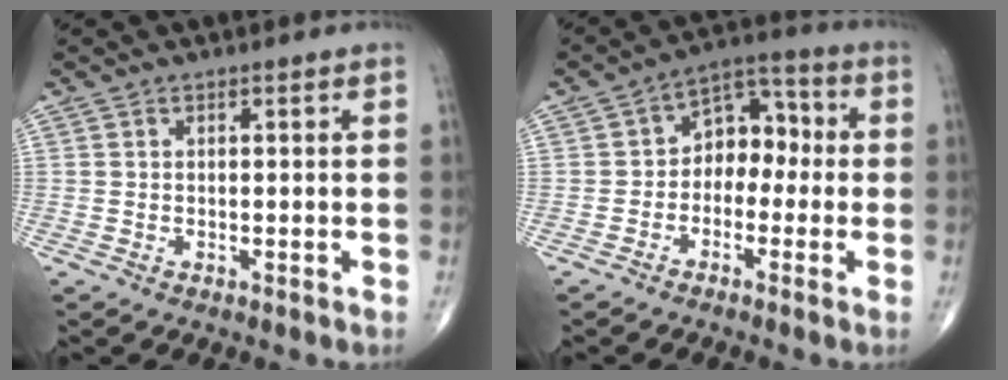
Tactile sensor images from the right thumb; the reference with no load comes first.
{"total": 8.4, "force": [-1.0, 6.0, 5.8], "torque": [-0.047, 0.043, -0.036]}